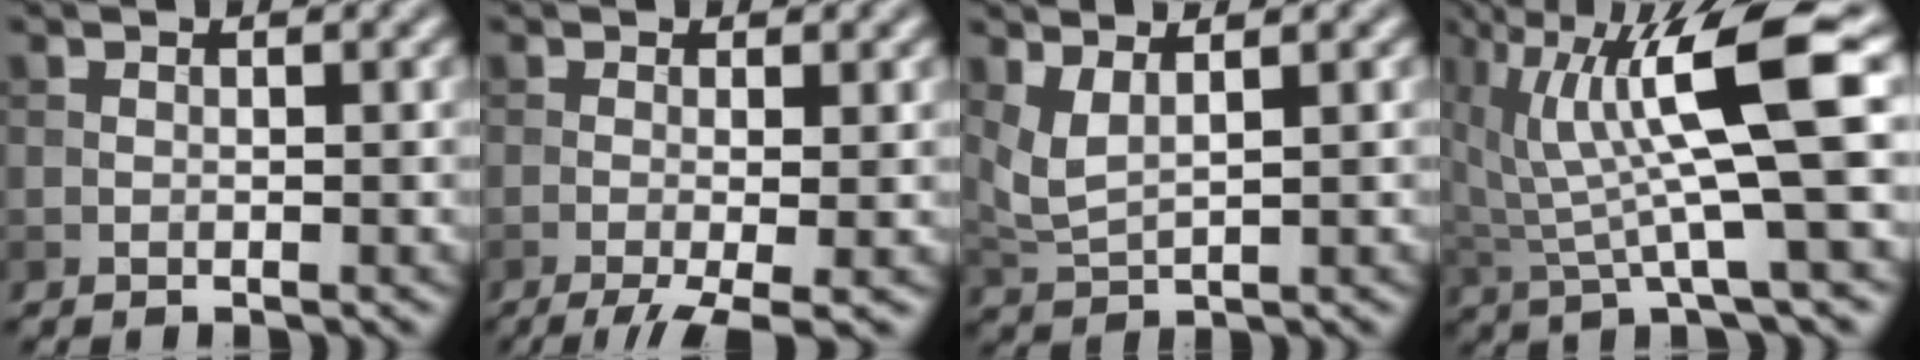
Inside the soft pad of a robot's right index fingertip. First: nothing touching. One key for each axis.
{"total": 5.2, "fx": -2.3, "fy": 1.3, "fz": 4.4, "tx": -0.066, "ty": -0.008, "tz": -0.039}
{"total": 2.5, "fx": 1.3, "fy": 0.7, "fz": 2.1, "tx": -0.052, "ty": -0.006, "tz": 0.033}
{"total": 10.0, "fx": 3.2, "fy": 1.9, "fz": 9.3, "tx": -0.161, "ty": 0.001, "tz": 0.061}